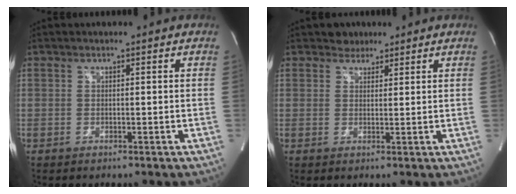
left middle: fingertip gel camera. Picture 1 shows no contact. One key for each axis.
{"total": 2.4, "fx": 1.8, "fy": 1.5, "fz": 0.0, "tx": 0.001, "ty": 0.004, "tz": 0.025}